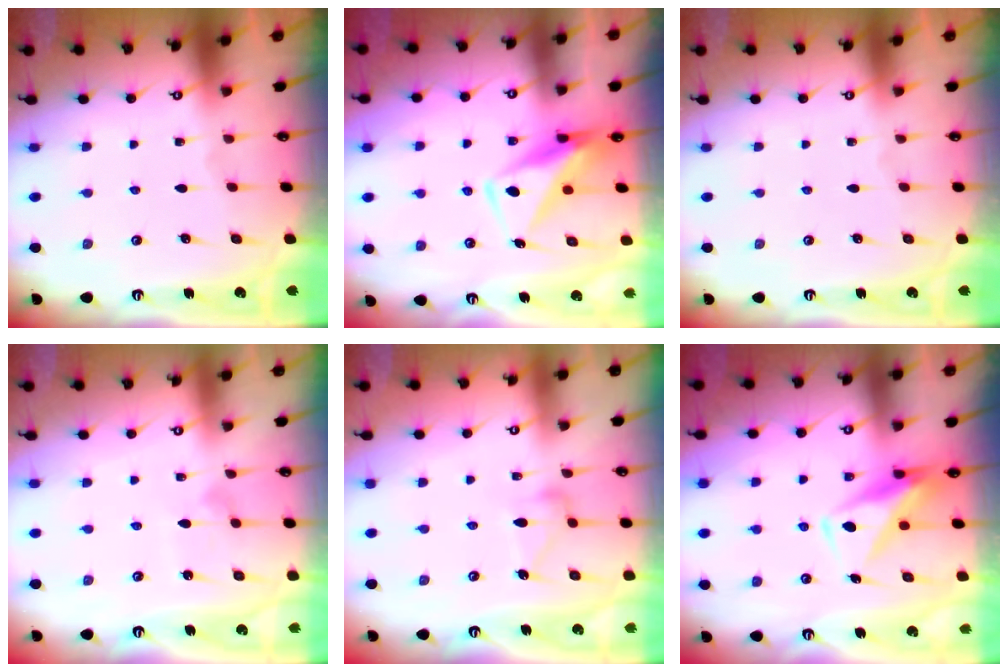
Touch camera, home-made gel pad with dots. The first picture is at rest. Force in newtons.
{"total": 10.8, "press": 10.8, "slide": 1.2}
{"total": 0.0}
{"total": 6.7, "press": 6.7, "slide": 0.5}
{"total": 11.1, "press": 11.1, "slide": 0.3}
{"total": 8.8, "press": 8.7, "slide": 0.9}